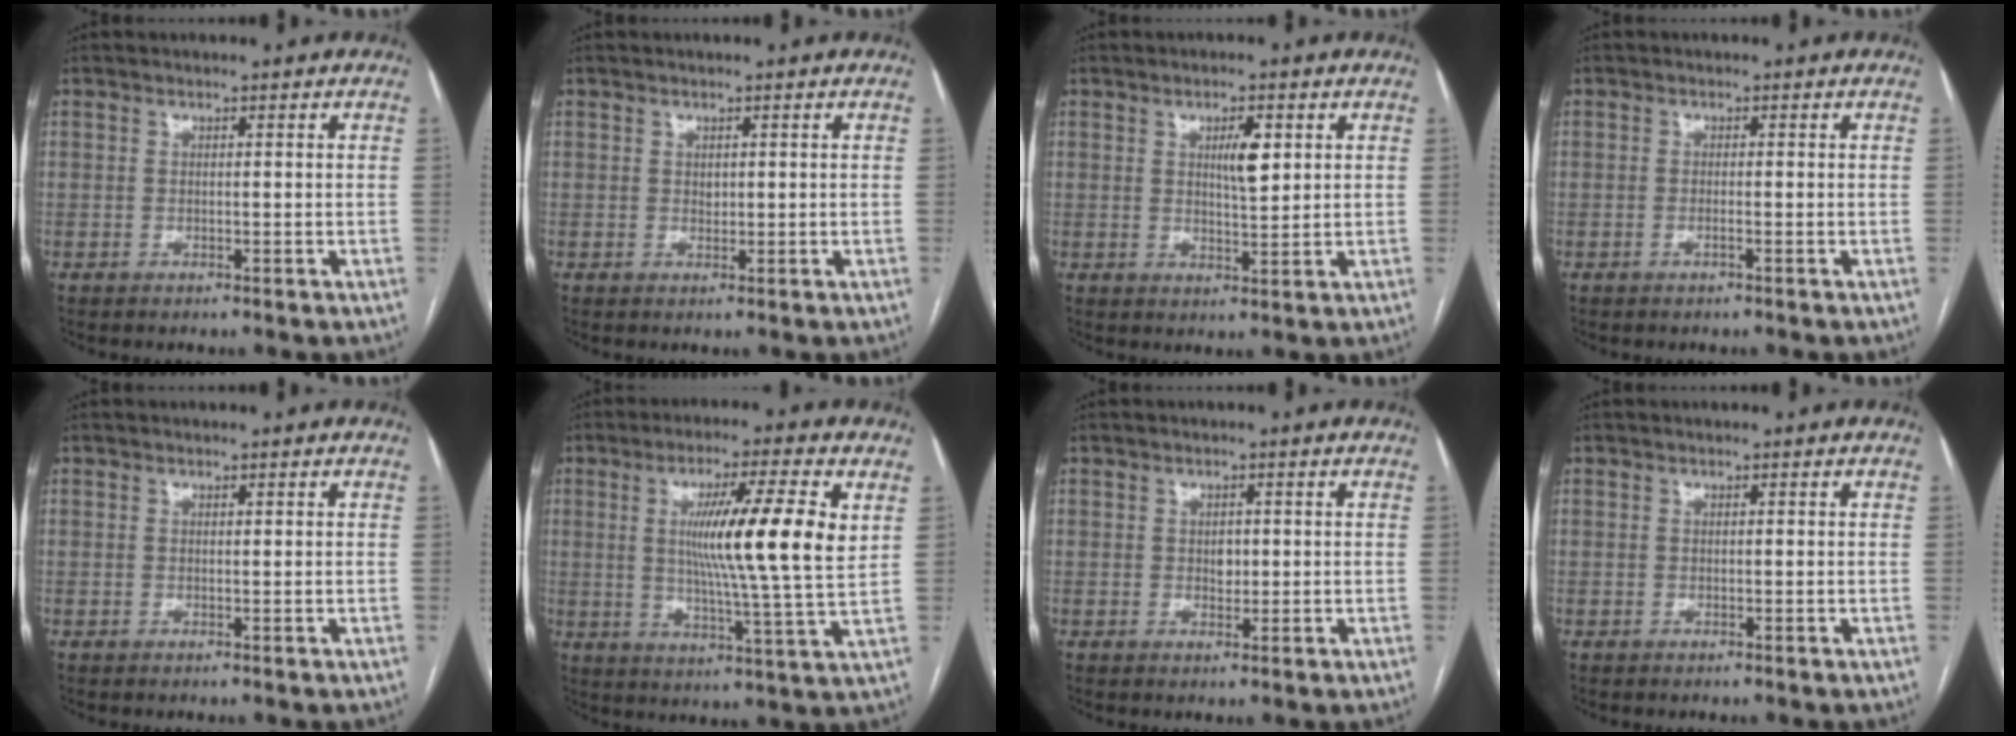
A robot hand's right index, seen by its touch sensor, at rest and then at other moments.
{"total": 0.7, "force": [0.2, 0.5, 0.4], "torque": [-0.005, -0.001, 0.005]}
{"total": 4.1, "force": [1.4, 0.9, 3.7], "torque": [-0.062, 0.000, 0.024]}
{"total": 0.8, "force": [-0.4, 0.0, 0.7], "torque": [-0.015, 0.000, -0.006]}
{"total": 0.0}
{"total": 14.1, "force": [3.4, -0.5, 13.7], "torque": [-0.227, -0.005, 0.049]}
{"total": 1.5, "force": [0.1, 1.0, 1.1], "torque": [-0.015, 0.000, 0.003]}
{"total": 0.0}